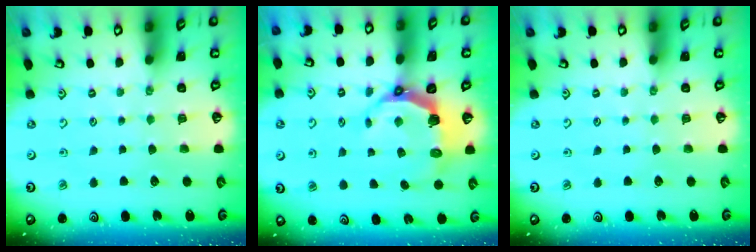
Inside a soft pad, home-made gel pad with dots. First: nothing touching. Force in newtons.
{"total": 8.1, "press": 6.4, "slide": 5.0}
{"total": 0.0}